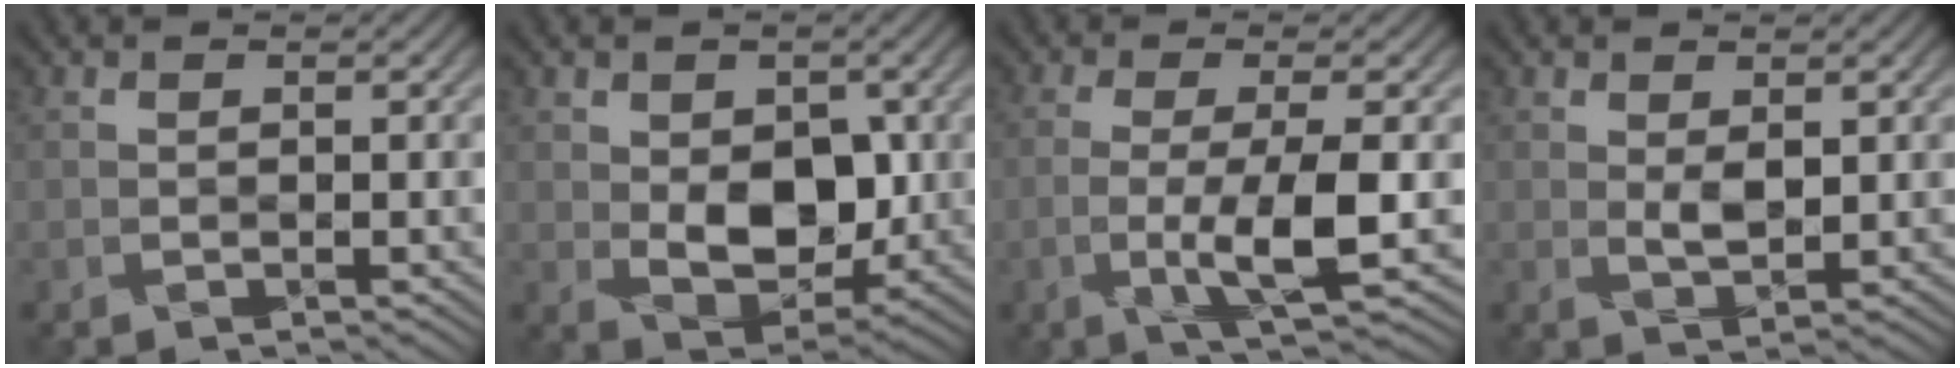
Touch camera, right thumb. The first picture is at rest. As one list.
[{"total": 7.1, "force": [0.3, 4.9, 5.1], "torque": [-0.089, -0.013, 0.014]}, {"total": 6.8, "force": [-1.7, 1.5, 6.4], "torque": [-0.108, 0.003, -0.035]}, {"total": 2.0, "force": [0.8, 0.8, 1.6], "torque": [-0.036, -0.007, 0.022]}]